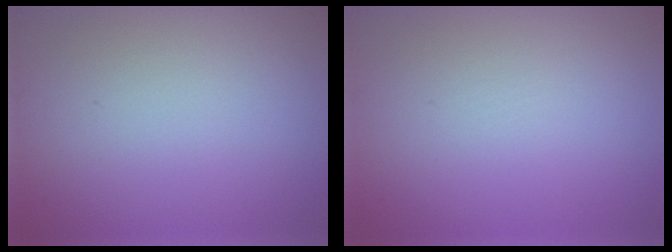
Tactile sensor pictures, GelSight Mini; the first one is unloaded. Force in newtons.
{"total": 0.0}